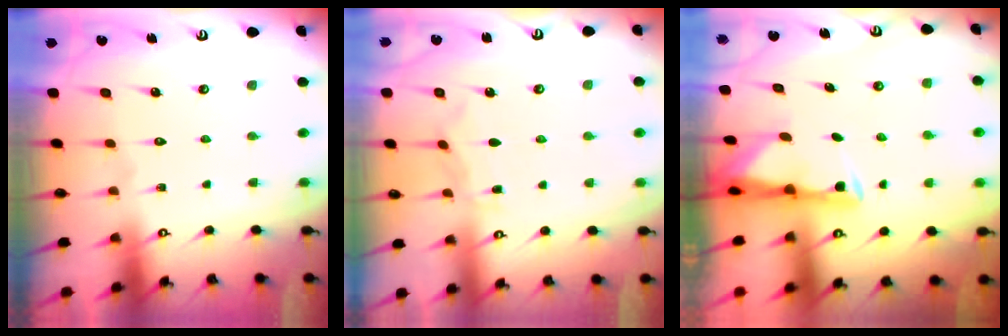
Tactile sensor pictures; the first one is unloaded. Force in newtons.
{"total": 4.9, "press": 4.9, "slide": 0.3}
{"total": 3.0, "press": 2.9, "slide": 0.5}